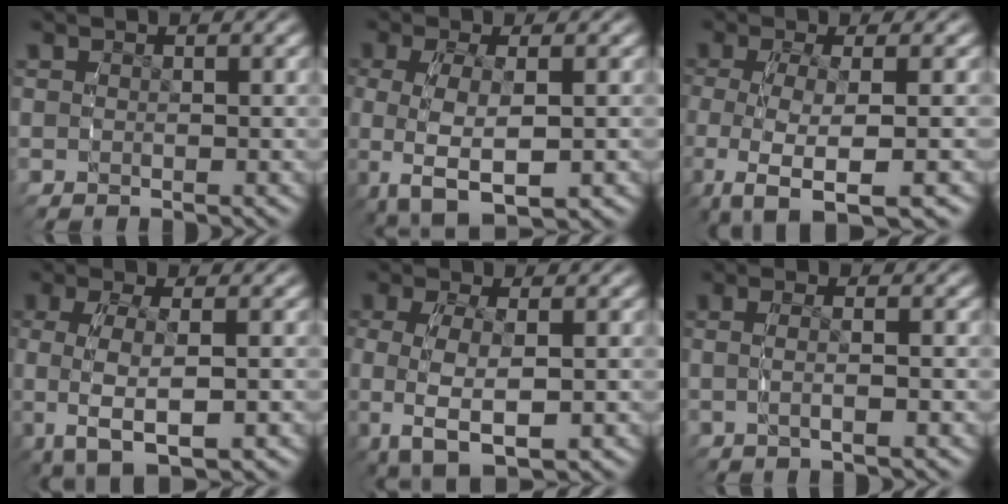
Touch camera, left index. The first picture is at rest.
{"total": 7.8, "force": [-2.8, 4.3, 5.8], "torque": [-0.150, -0.049, -0.013]}
{"total": 8.0, "force": [-4.6, 3.4, 5.6], "torque": [-0.147, -0.053, -0.042]}
{"total": 6.4, "force": [-1.5, 3.0, 5.5], "torque": [-0.129, -0.023, -0.002]}
{"total": 6.8, "force": [-1.9, 3.7, 5.4], "torque": [-0.136, -0.036, -0.005]}
{"total": 2.2, "force": [-0.6, 0.2, 2.1], "torque": [-0.044, -0.006, -0.007]}